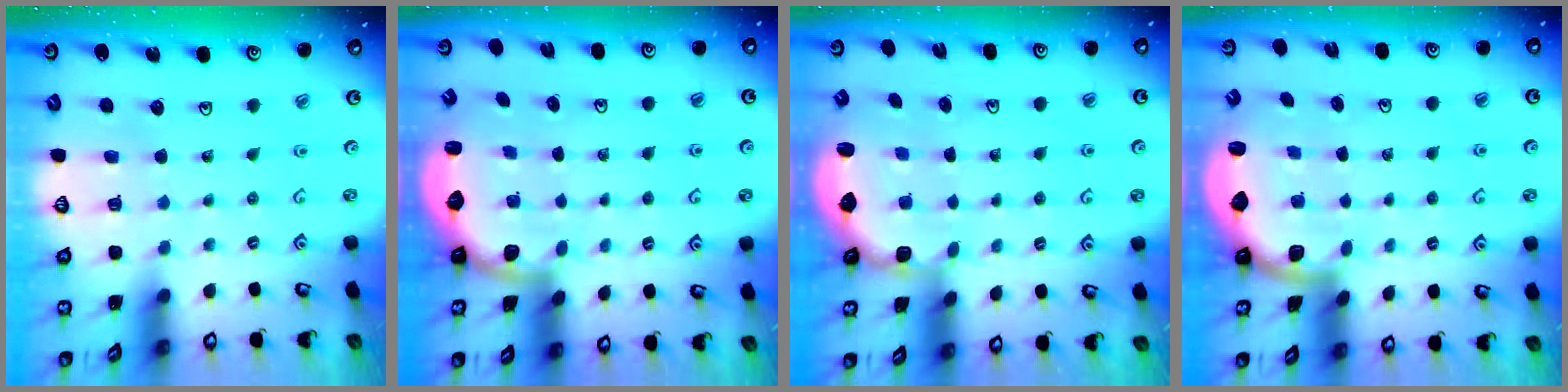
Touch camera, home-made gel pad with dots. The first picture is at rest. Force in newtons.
{"total": 2.6, "press": 1.9, "slide": 1.7}
{"total": 2.8, "press": 2.1, "slide": 1.9}
{"total": 1.8, "press": 1.8, "slide": 0.5}